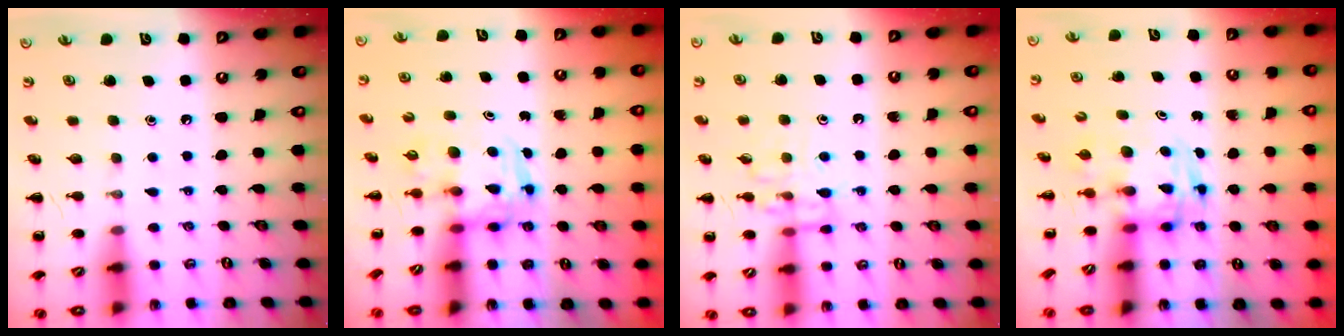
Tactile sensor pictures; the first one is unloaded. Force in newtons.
{"total": 3.4, "press": 3.3, "slide": 0.6}
{"total": 10.6, "press": 10.6, "slide": 0.7}
{"total": 3.4, "press": 3.3, "slide": 0.6}